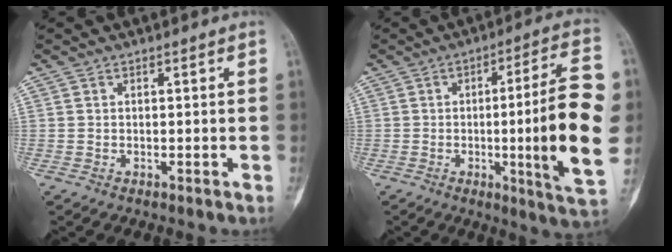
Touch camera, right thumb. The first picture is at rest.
{"total": 19.1, "force": [-1.1, 1.9, 18.9], "torque": [-0.267, 0.006, -0.015]}